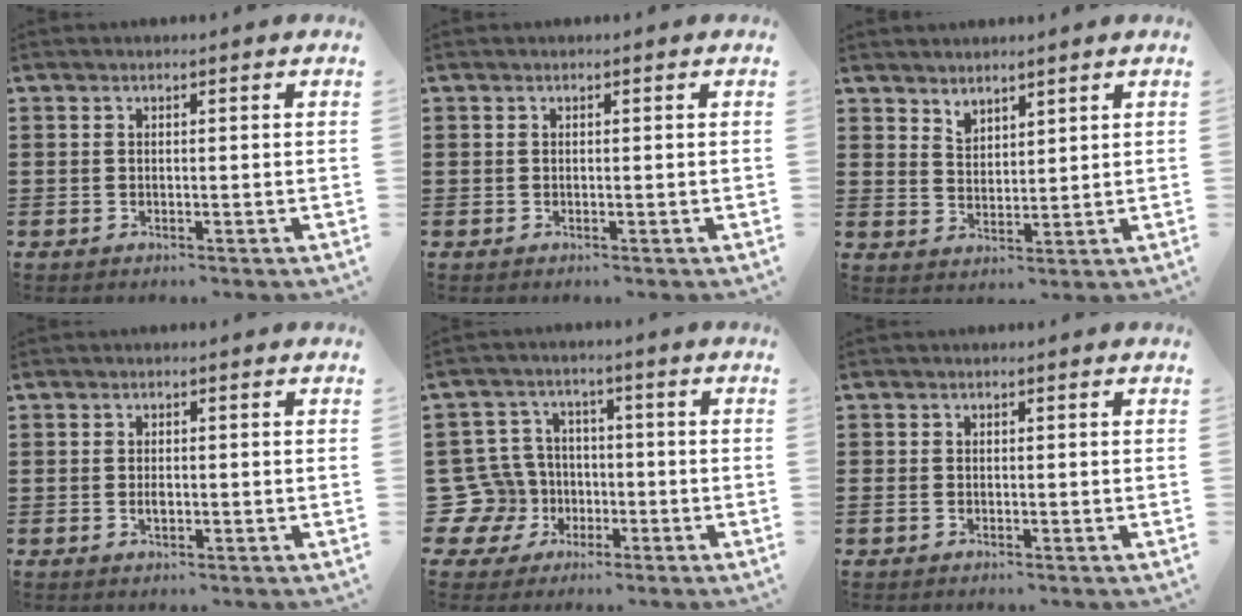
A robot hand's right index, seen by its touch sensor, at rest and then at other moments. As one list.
[{"total": 0.0}, {"total": 2.8, "force": [2.8, 0.6, -0.3], "torque": [-0.003, -0.004, 0.055]}, {"total": 1.3, "force": [-0.2, 0.8, 1.0], "torque": [-0.019, 0.000, -0.003]}, {"total": 9.8, "force": [-2.1, 9.0, 3.2], "torque": [-0.135, 0.009, -0.040]}, {"total": 0.7, "force": [-0.4, 0.5, 0.4], "torque": [-0.009, -0.001, -0.007]}]